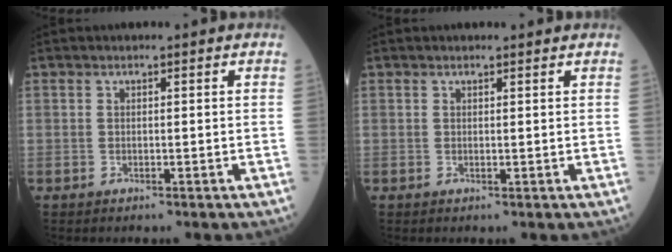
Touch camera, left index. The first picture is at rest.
{"total": 0.8, "force": [0.7, 0.2, 0.0], "torque": [-0.007, -0.006, 0.008]}